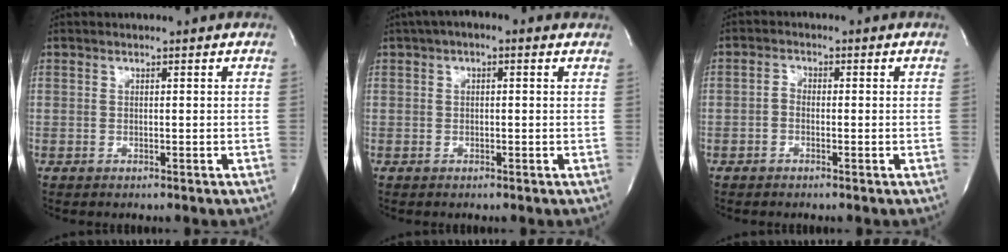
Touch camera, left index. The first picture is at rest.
{"total": 4.3, "force": [2.5, 1.6, 3.1], "torque": [-0.051, 0.028, 0.032]}
{"total": 1.5, "force": [-0.7, 0.9, 0.9], "torque": [-0.017, -0.001, -0.014]}